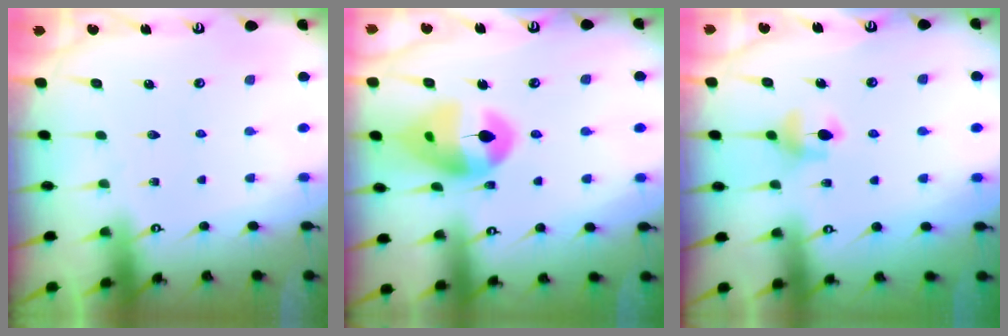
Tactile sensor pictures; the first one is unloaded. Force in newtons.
{"total": 14.5, "press": 14.4, "slide": 1.6}
{"total": 6.2, "press": 6.1, "slide": 0.8}